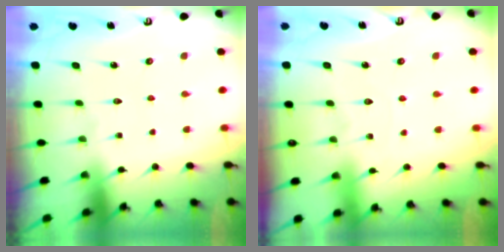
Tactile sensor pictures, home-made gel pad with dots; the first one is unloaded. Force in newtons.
{"total": 2.7, "press": 2.7, "slide": 0.3}